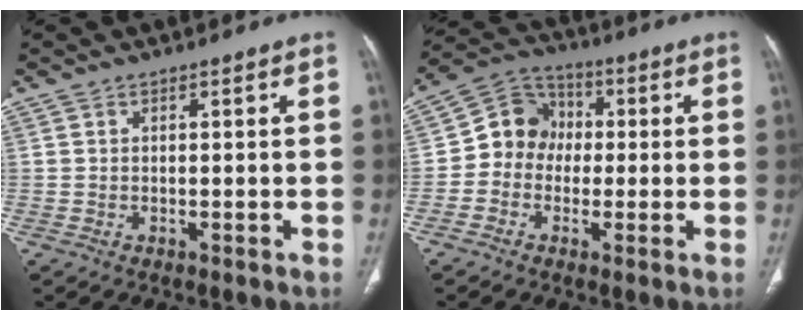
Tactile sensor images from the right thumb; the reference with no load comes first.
{"total": 9.2, "force": [-0.7, 8.4, 3.8], "torque": [-0.032, 0.030, -0.030]}